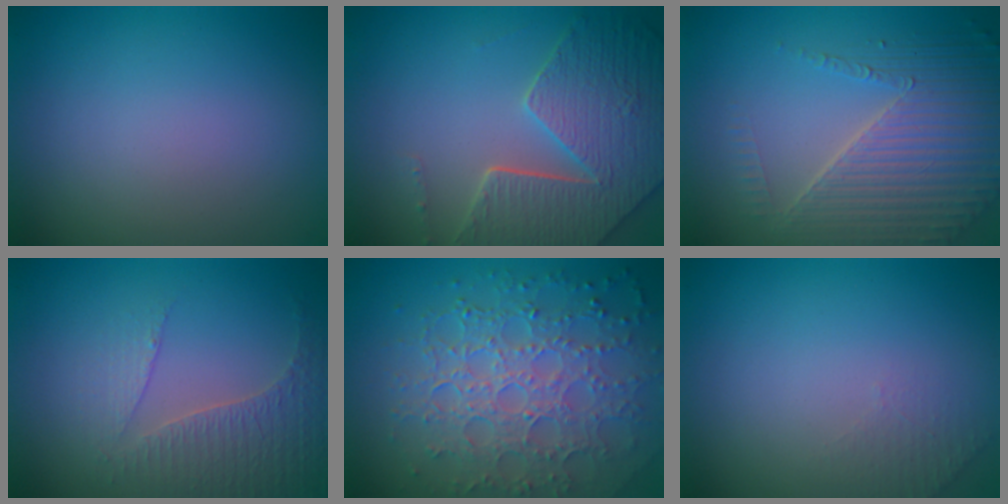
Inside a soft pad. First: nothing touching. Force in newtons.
{"total": 7.8, "press": 5.7, "slide": 5.3}
{"total": 6.3, "press": 4.8, "slide": 4.1}
{"total": 3.6, "press": 2.8, "slide": 2.3}
{"total": 7.3, "press": 5.2, "slide": 5.0}
{"total": 1.3, "press": 1.2, "slide": 0.3}